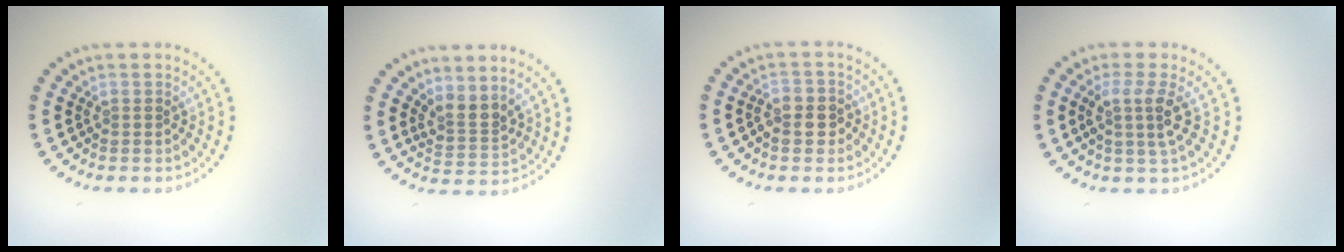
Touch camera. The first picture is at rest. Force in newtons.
{"total": 2.5, "press": 1.9, "slide": 1.7}
{"total": 2.6, "press": 2.5, "slide": 0.7}
{"total": 2.5, "press": 1.9, "slide": 1.7}